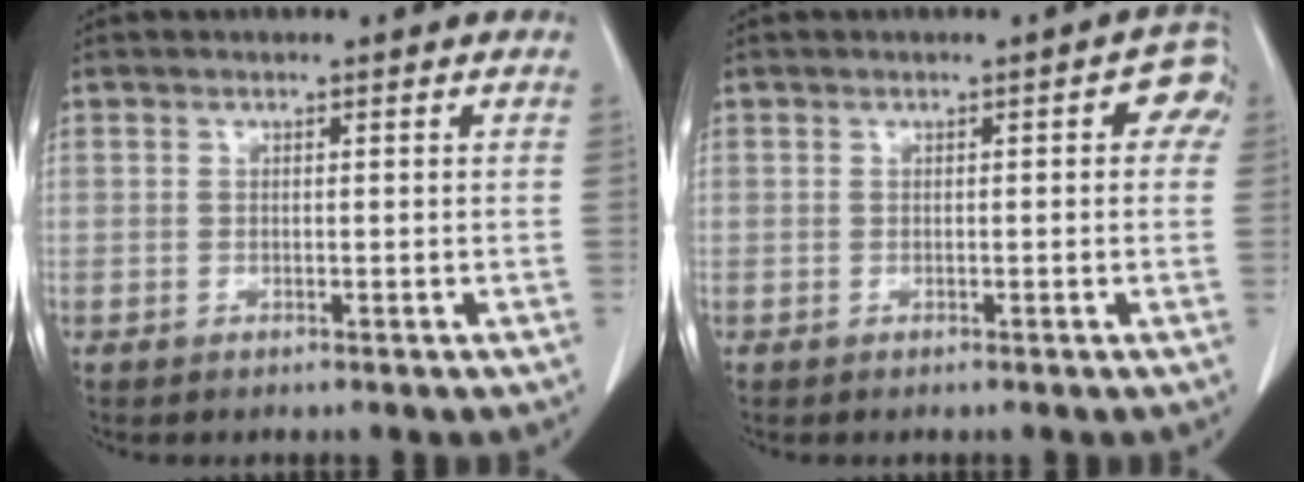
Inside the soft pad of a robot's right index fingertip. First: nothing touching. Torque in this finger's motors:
{"motor_torque": [0.24, 0.16, 0.04, 0.01]}